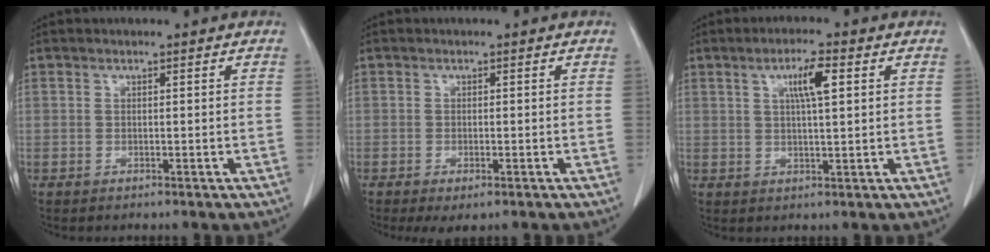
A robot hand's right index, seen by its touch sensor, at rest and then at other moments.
{"total": 2.5, "force": [-1.4, 0.8, 1.9], "torque": [-0.028, -0.005, -0.016]}
{"total": 5.2, "force": [1.9, 0.6, 4.8], "torque": [-0.087, 0.003, 0.032]}